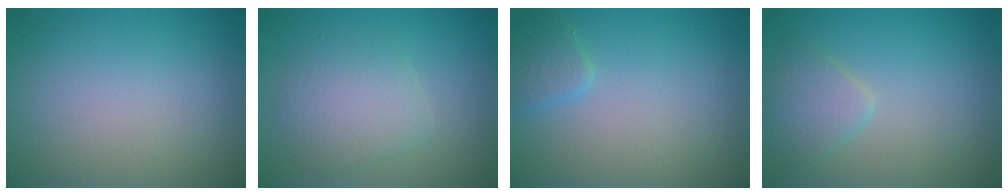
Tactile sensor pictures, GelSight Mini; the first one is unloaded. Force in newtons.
{"total": 3.3, "press": 3.3, "slide": 0.2}
{"total": 1.5, "press": 1.5, "slide": 0.1}
{"total": 2.3, "press": 2.2, "slide": 0.2}